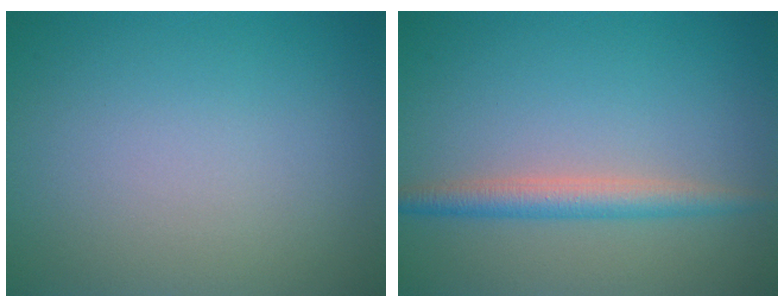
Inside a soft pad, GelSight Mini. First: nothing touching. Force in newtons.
{"total": 2.7, "press": 2.7, "slide": 0.0}